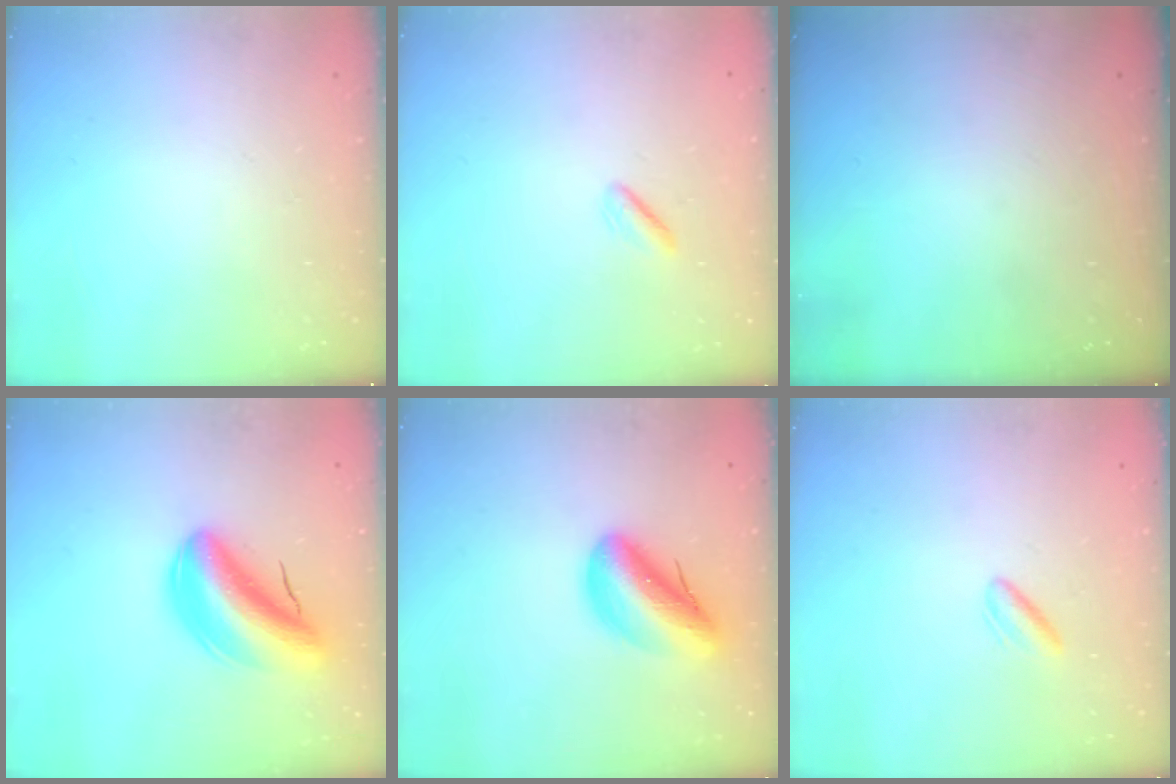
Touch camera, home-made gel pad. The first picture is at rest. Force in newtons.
{"total": 0.8, "press": 0.4, "slide": 0.6}
{"total": 0.0}
{"total": 10.5, "press": 10.0, "slide": 3.3}
{"total": 12.2, "press": 11.8, "slide": 3.3}
{"total": 2.8, "press": 2.5, "slide": 1.3}